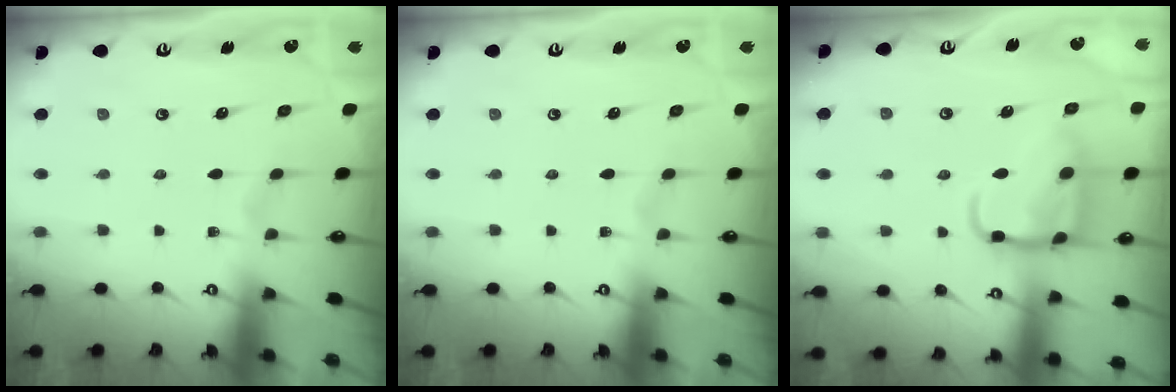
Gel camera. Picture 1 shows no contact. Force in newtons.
{"total": 0.0}
{"total": 13.8, "press": 13.8, "slide": 1.3}